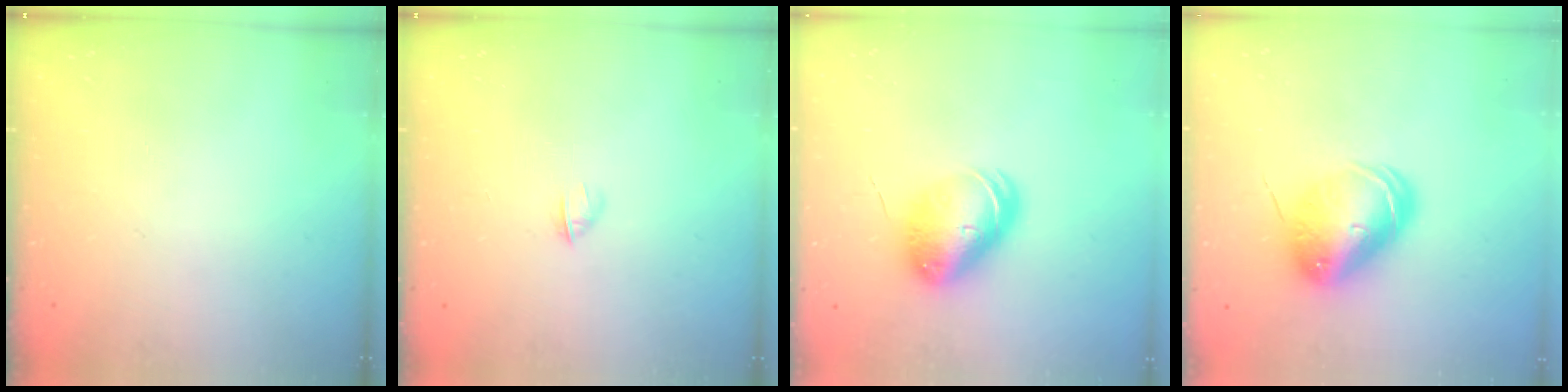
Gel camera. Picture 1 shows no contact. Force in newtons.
{"total": 2.8, "press": 2.7, "slide": 0.8}
{"total": 9.3, "press": 9.1, "slide": 2.0}
{"total": 11.2, "press": 11.1, "slide": 2.0}